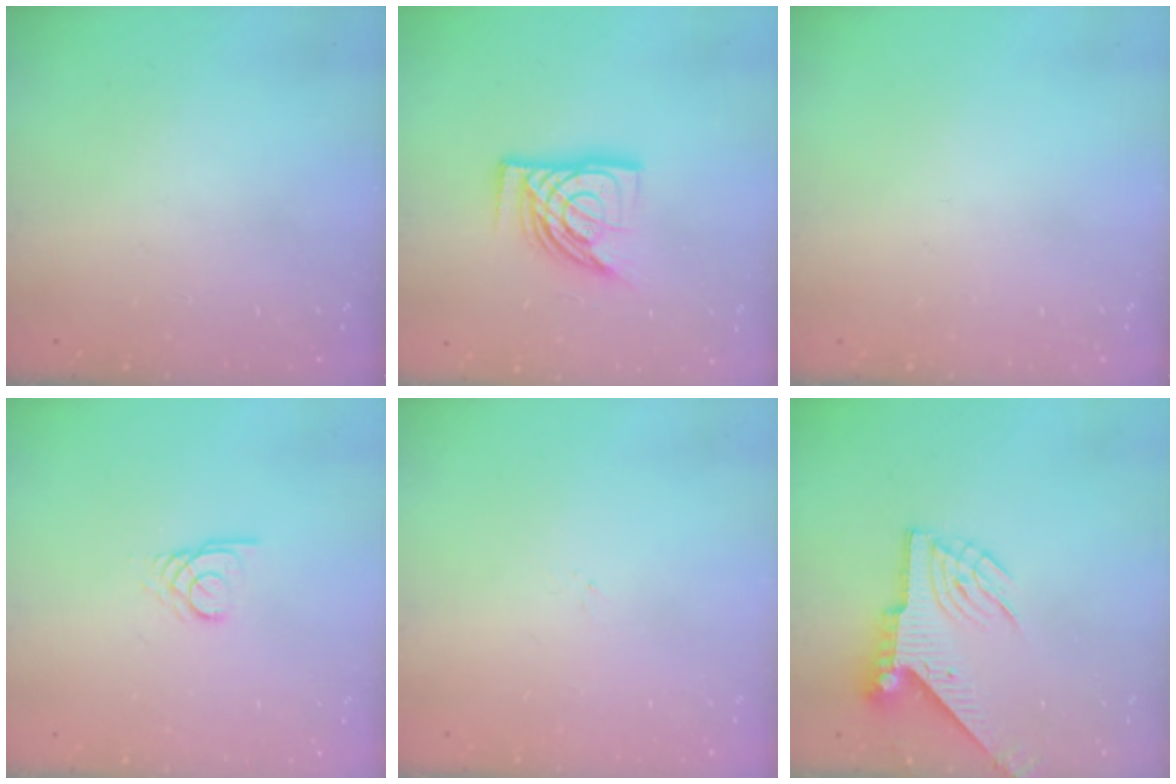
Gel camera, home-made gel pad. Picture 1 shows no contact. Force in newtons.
{"total": 14.1, "press": 14.0, "slide": 1.8}
{"total": 0.0}
{"total": 2.5, "press": 2.5, "slide": 0.2}
{"total": 0.0}
{"total": 7.3, "press": 7.3, "slide": 0.6}